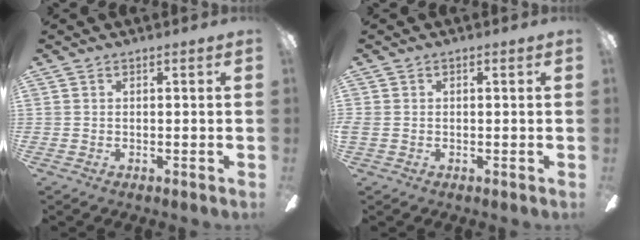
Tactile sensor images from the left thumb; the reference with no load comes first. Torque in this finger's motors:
{"motor_torque": [0.03, 0.03, 0.06, -0.06, 0.03]}